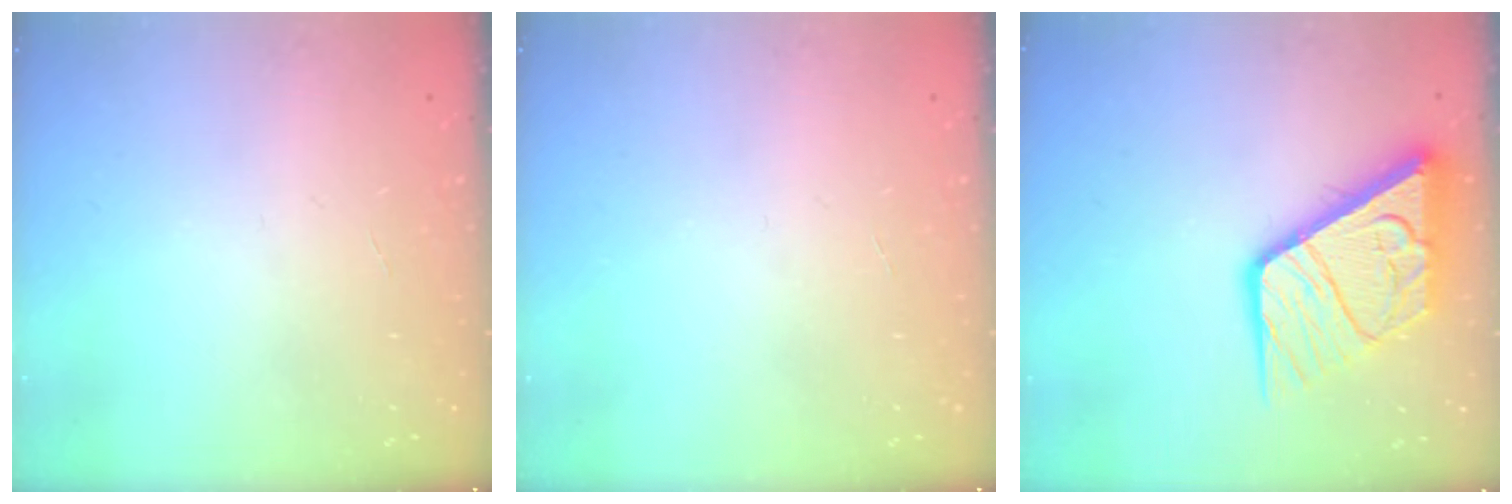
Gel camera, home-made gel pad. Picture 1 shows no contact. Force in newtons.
{"total": 0.0}
{"total": 17.9, "press": 17.8, "slide": 1.9}